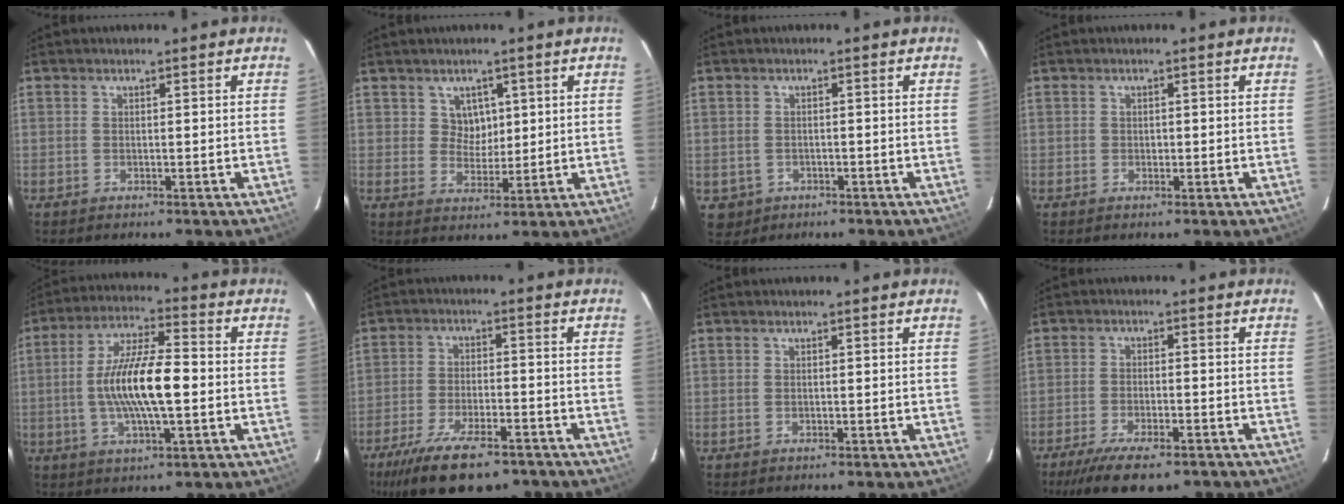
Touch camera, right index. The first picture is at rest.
{"total": 4.0, "force": [1.7, 3.6, 0.8], "torque": [-0.009, 0.004, 0.033]}
{"total": 3.7, "force": [-1.0, 3.5, 0.7], "torque": [-0.024, 0.002, -0.005]}
{"total": 0.9, "force": [-0.2, 0.9, 0.1], "torque": [0.000, -0.001, -0.002]}
{"total": 13.1, "force": [-1.4, 3.4, 12.5], "torque": [-0.240, 0.004, -0.027]}
{"total": 16.7, "force": [-12.0, 5.9, 10.0], "torque": [-0.210, -0.035, -0.191]}
{"total": 0.0}
{"total": 13.1, "force": [-9.8, 4.1, 7.6], "torque": [-0.168, -0.036, -0.156]}